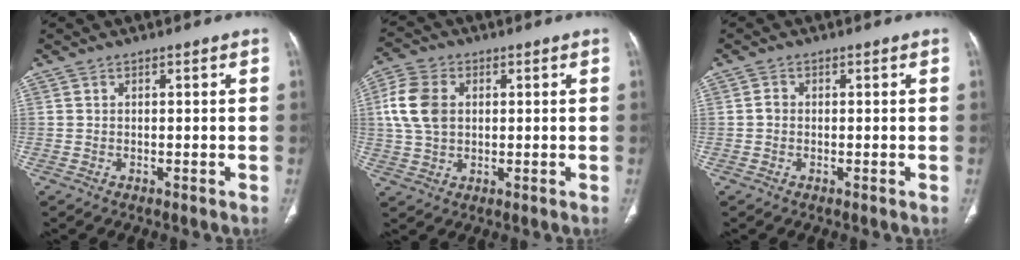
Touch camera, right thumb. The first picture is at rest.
{"total": 9.0, "force": [1.5, 6.6, 6.0], "torque": [-0.123, 0.010, 0.030]}
{"total": 1.1, "force": [-0.2, 1.0, 0.6], "torque": [-0.007, 0.003, -0.005]}